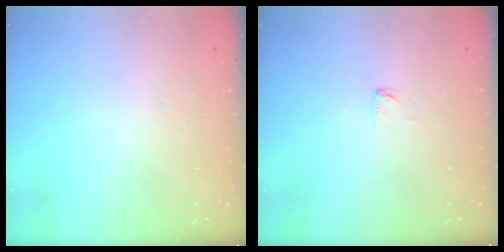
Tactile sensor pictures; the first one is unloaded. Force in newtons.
{"total": 2.9, "press": 2.9, "slide": 0.1}